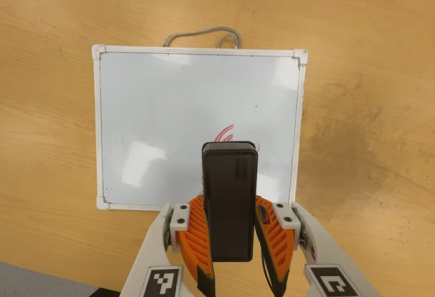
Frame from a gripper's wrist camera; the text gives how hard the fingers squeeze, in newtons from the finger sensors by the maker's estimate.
{"total": 7.5, "left": 6.7, "right": 8.3}